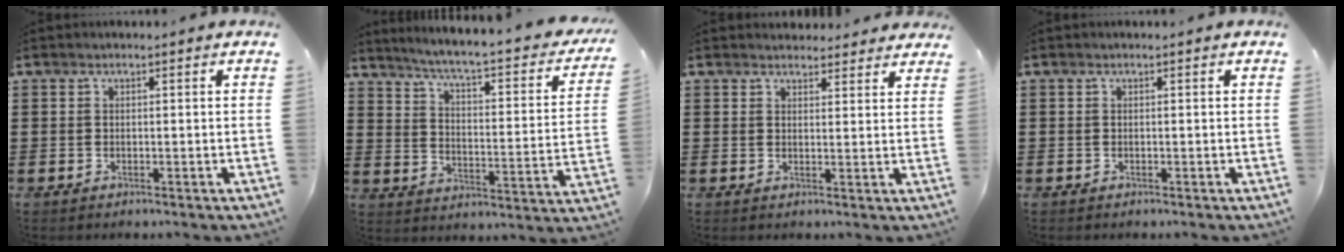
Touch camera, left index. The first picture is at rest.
{"total": 4.6, "force": [3.7, -0.2, 2.7], "torque": [-0.073, -0.038, 0.052]}
{"total": 2.7, "force": [2.7, 0.7, 0.1], "torque": [-0.001, -0.009, 0.049]}
{"total": 0.0}